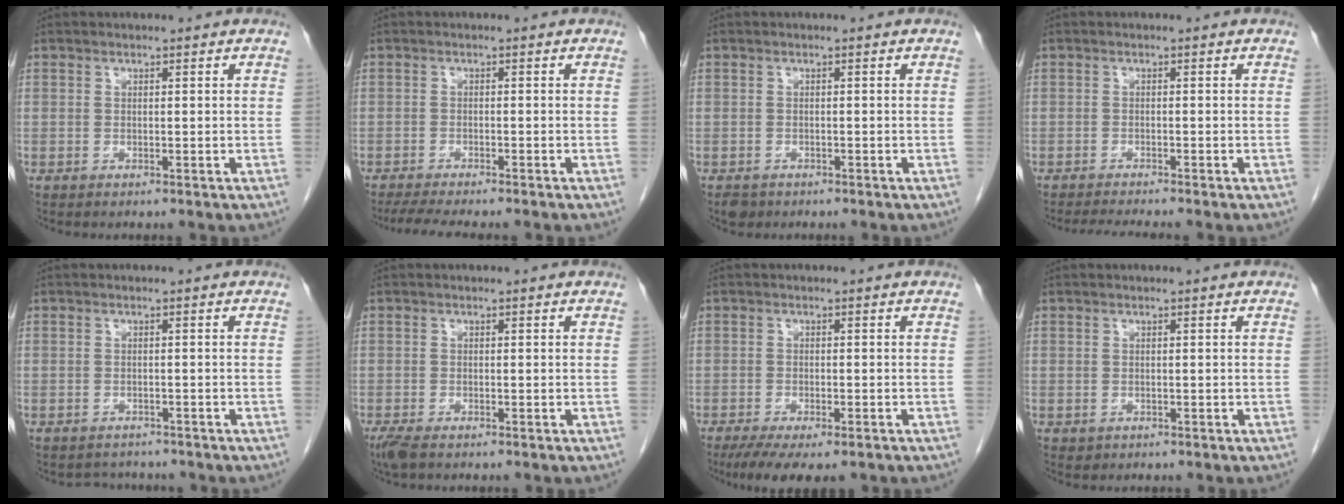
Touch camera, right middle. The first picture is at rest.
{"total": 7.6, "force": [-6.5, 0.8, 3.8], "torque": [-0.054, -0.012, -0.099]}
{"total": 1.8, "force": [-1.3, 1.1, 0.5], "torque": [-0.013, 0.001, -0.017]}
{"total": 3.7, "force": [-3.4, -0.7, 1.4], "torque": [-0.022, -0.015, -0.055]}
{"total": 2.7, "force": [-2.4, 1.1, -0.3], "torque": [0.002, 0.001, -0.037]}
{"total": 2.9, "force": [-2.1, 0.9, 1.8], "torque": [-0.043, -0.010, -0.037]}
{"total": 8.3, "force": [-6.0, 2.4, 5.1], "torque": [-0.072, -0.014, -0.091]}
{"total": 0.6, "force": [-0.2, 0.5, 0.1], "torque": [-0.004, 0.002, 0.003]}